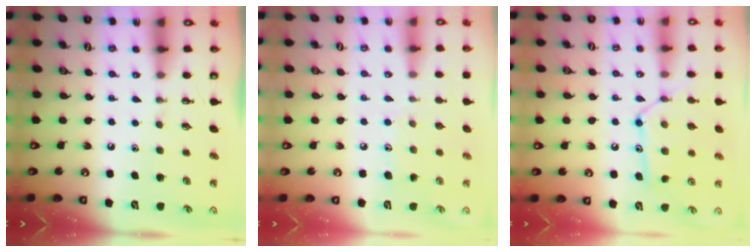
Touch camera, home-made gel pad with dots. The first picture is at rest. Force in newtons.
{"total": 5.8, "press": 5.8, "slide": 0.6}
{"total": 12.2, "press": 12.2, "slide": 0.8}